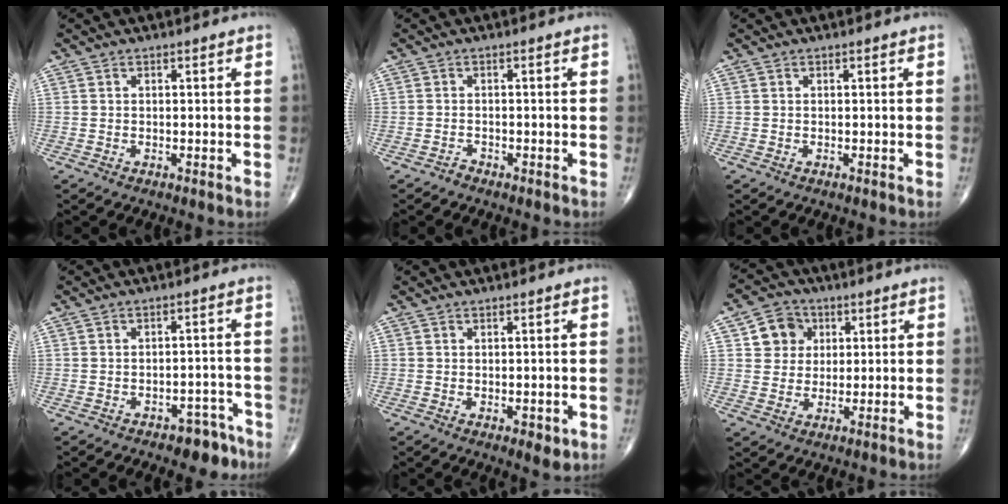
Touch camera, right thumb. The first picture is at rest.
{"total": 0.8, "force": [-0.8, 0.3, 0.0], "torque": [-0.001, 0.000, -0.017]}
{"total": 0.0}
{"total": 5.4, "force": [-3.7, 2.9, 2.7], "torque": [-0.012, 0.034, -0.044]}
{"total": 3.4, "force": [-0.8, 1.5, 2.9], "torque": [-0.029, -0.007, -0.002]}
{"total": 7.3, "force": [2.4, 6.5, 2.3], "torque": [-0.004, -0.003, 0.038]}